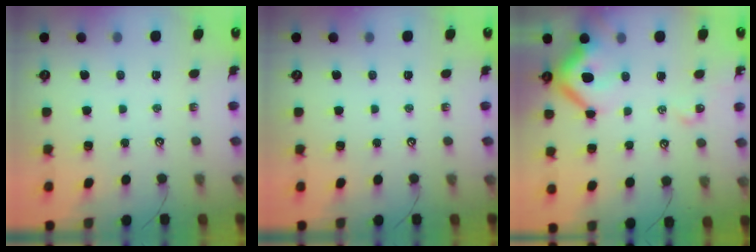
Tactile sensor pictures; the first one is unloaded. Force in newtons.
{"total": 0.0}
{"total": 12.0, "press": 11.9, "slide": 1.3}